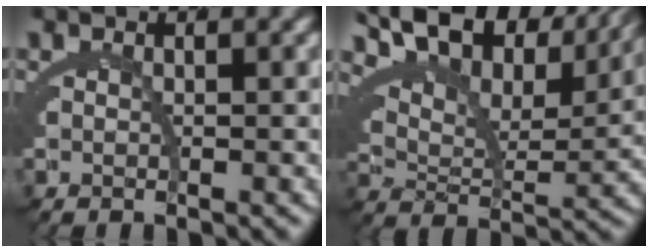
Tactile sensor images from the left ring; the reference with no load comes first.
{"total": 12.8, "force": [10.6, 3.3, 6.5], "torque": [-0.096, 0.058, 0.150]}